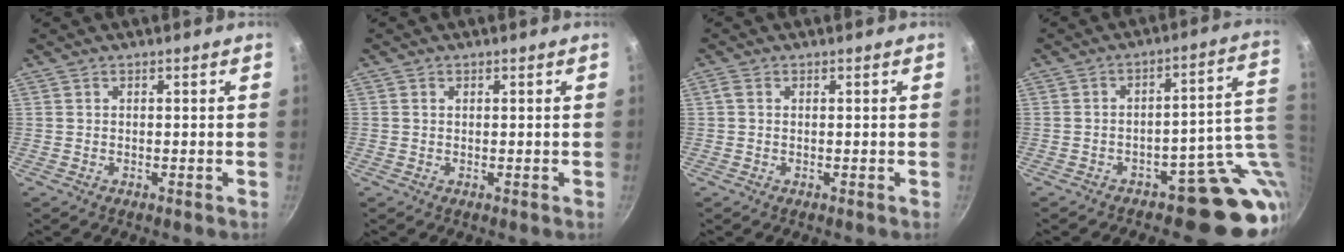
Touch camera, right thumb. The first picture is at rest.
{"total": 0.6, "force": [0.2, 0.5, 0.3], "torque": [-0.005, 0.002, 0.004]}
{"total": 1.0, "force": [0.2, 0.6, 0.8], "torque": [-0.019, 0.003, 0.002]}
{"total": 11.8, "force": [-3.1, 7.4, 8.7], "torque": [-0.034, 0.038, -0.039]}